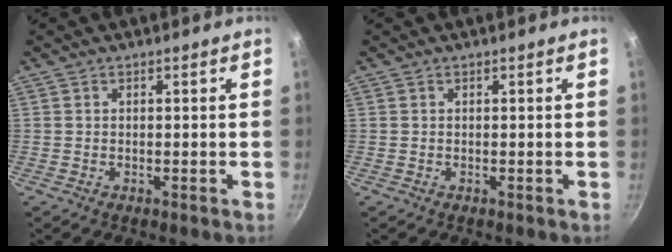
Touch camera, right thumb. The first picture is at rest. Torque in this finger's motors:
{"motor_torque": [0.00, 0.00, 0.00, 0.00, 0.00]}